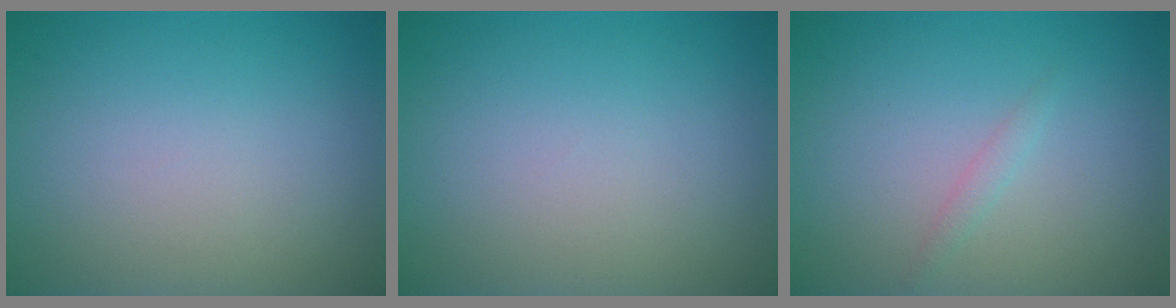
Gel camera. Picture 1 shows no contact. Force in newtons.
{"total": 0.0}
{"total": 0.8, "press": 0.8, "slide": 0.0}